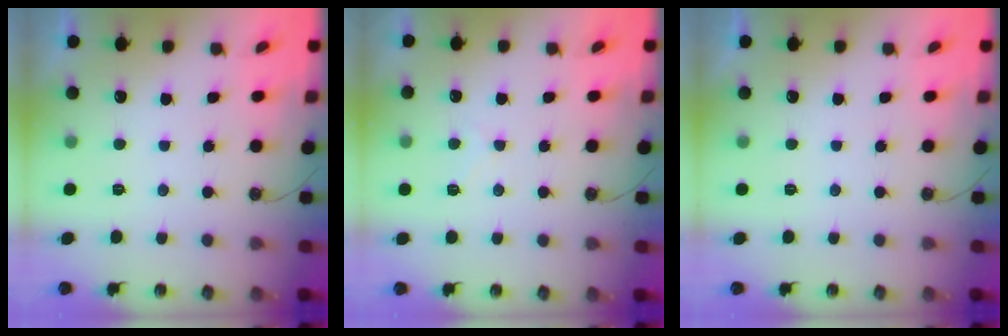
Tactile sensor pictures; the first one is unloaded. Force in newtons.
{"total": 6.5, "press": 6.5, "slide": 0.6}
{"total": 0.0}